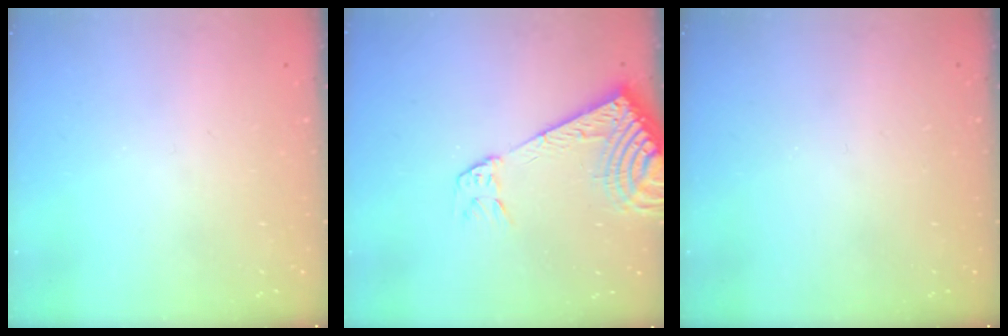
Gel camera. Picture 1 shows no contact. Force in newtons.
{"total": 12.0, "press": 11.7, "slide": 2.4}
{"total": 0.0}